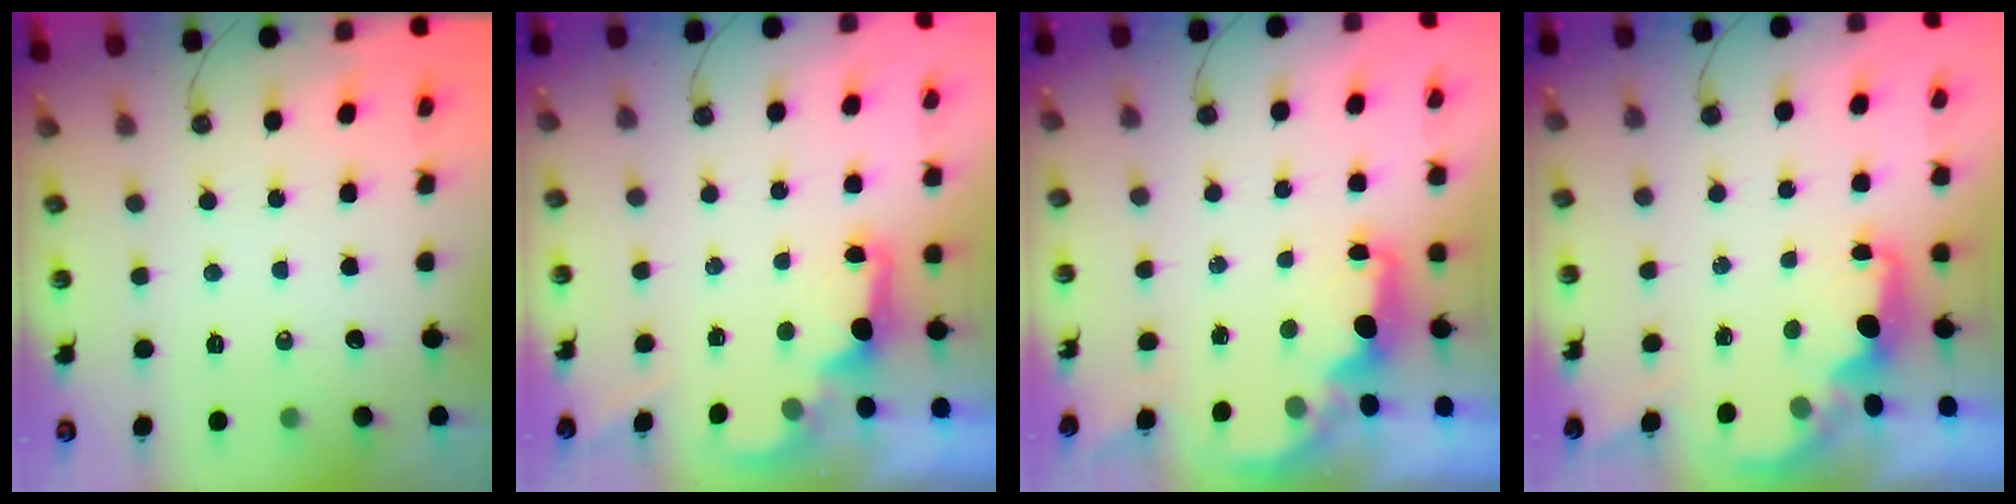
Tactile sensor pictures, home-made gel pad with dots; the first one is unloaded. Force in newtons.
{"total": 2.8, "press": 2.8, "slide": 0.5}
{"total": 2.9, "press": 2.7, "slide": 0.9}
{"total": 2.2, "press": 2.1, "slide": 0.8}